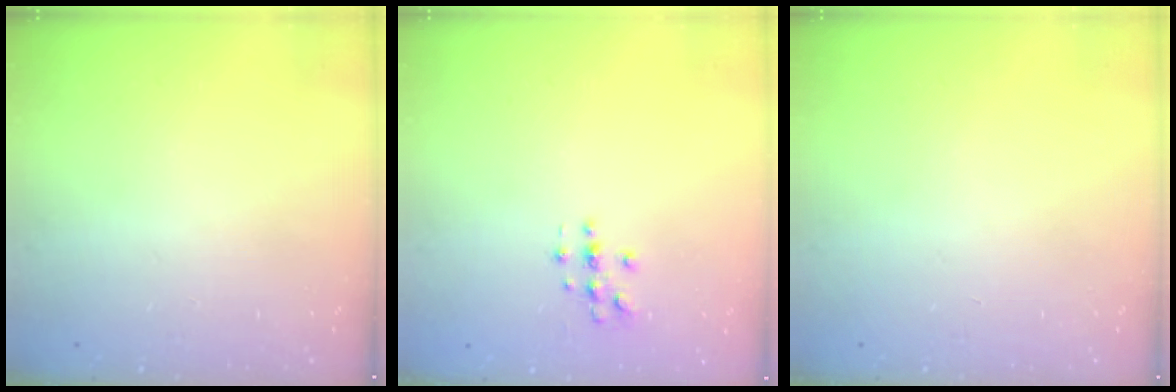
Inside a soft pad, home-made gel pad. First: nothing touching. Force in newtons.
{"total": 3.0, "press": 3.0, "slide": 0.3}
{"total": 0.0}